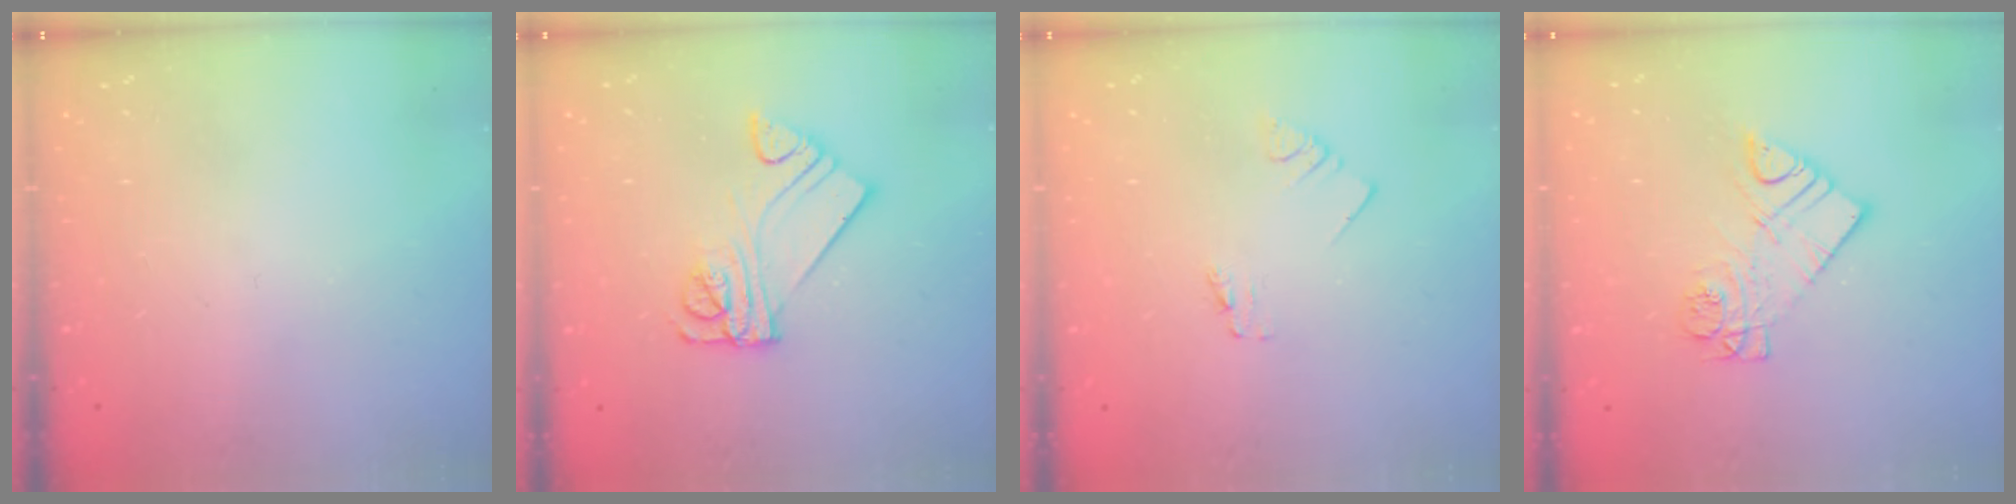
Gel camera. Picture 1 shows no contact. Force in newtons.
{"total": 9.3, "press": 9.3, "slide": 0.9}
{"total": 0.0}
{"total": 9.9, "press": 9.9, "slide": 0.7}